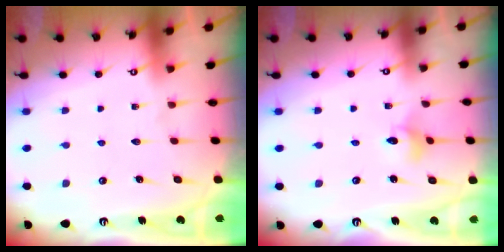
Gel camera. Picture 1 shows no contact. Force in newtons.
{"total": 3.8, "press": 3.8, "slide": 0.4}